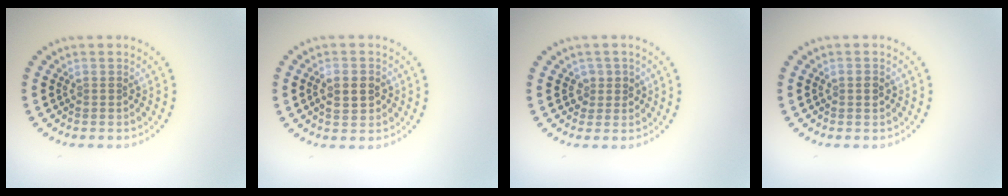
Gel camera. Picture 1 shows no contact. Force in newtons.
{"total": 2.7, "press": 2.7, "slide": 0.1}
{"total": 1.4, "press": 1.3, "slide": 0.5}
{"total": 1.2, "press": 1.2, "slide": 0.1}